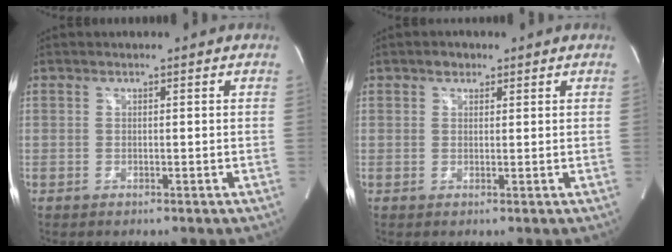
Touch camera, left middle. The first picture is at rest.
{"total": 1.6, "force": [1.1, 1.0, 0.6], "torque": [-0.013, 0.004, 0.017]}